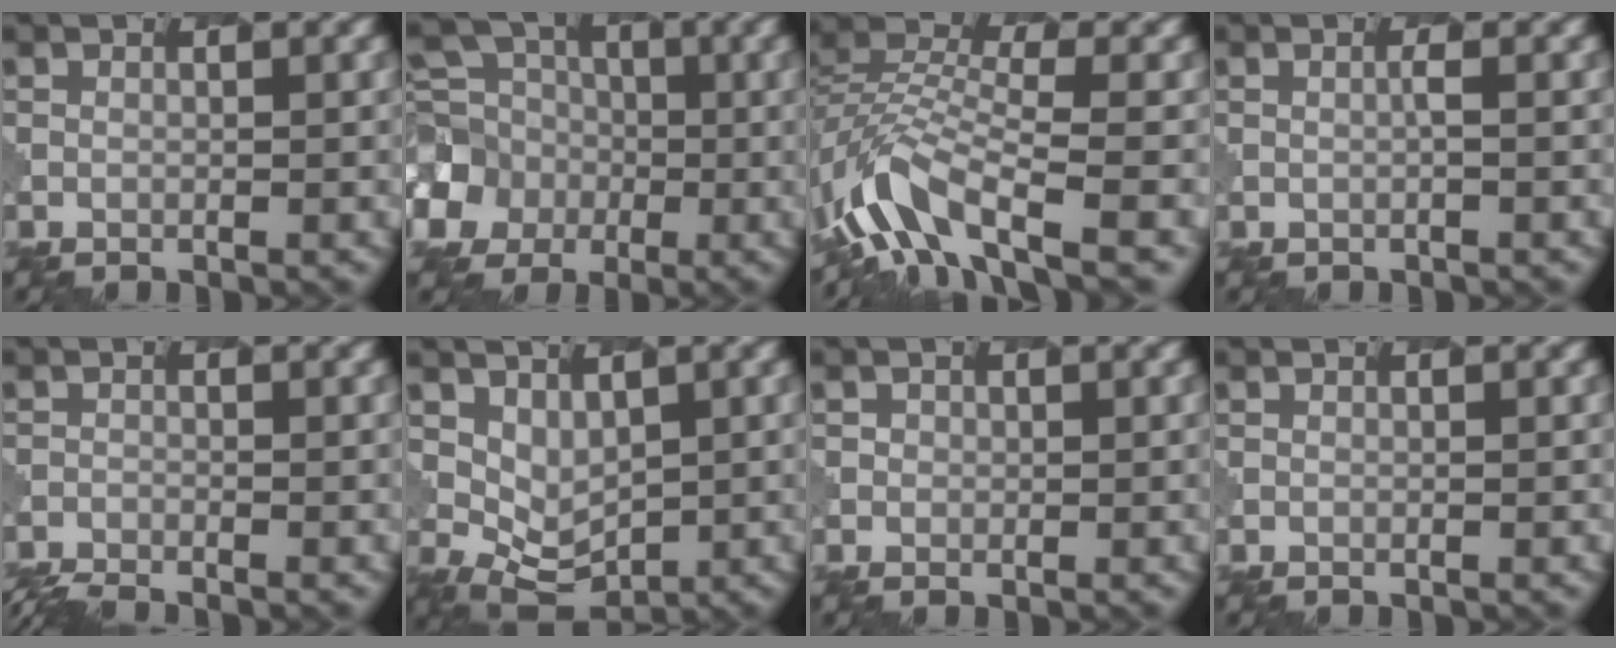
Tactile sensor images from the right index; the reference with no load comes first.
{"total": 10.1, "force": [-2.6, 8.9, 4.0], "torque": [-0.115, -0.022, -0.063]}
{"total": 8.0, "force": [-4.6, 3.3, 5.6], "torque": [-0.110, -0.002, -0.101]}
{"total": 0.6, "force": [0.1, 0.0, 0.6], "torque": [-0.006, 0.003, -0.002]}
{"total": 4.1, "force": [-4.0, 0.5, 0.9], "torque": [-0.024, -0.018, -0.065]}
{"total": 3.3, "force": [1.5, 2.1, 2.0], "torque": [-0.040, -0.015, 0.034]}
{"total": 1.0, "force": [0.0, 1.0, 0.0], "torque": [0.004, -0.006, 0.000]}
{"total": 0.0}